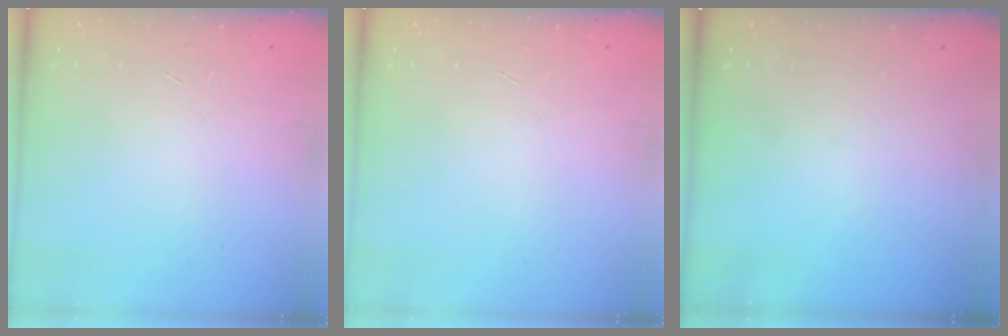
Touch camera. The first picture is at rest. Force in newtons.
{"total": 0.0}
{"total": 0.0}